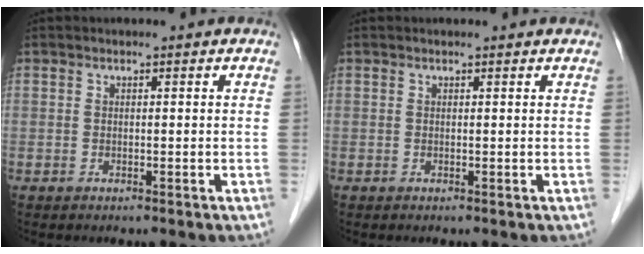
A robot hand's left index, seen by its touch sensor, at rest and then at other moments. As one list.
[{"total": 1.8, "force": [1.8, 0.2, 0.3], "torque": [-0.012, 0.016, 0.017]}]